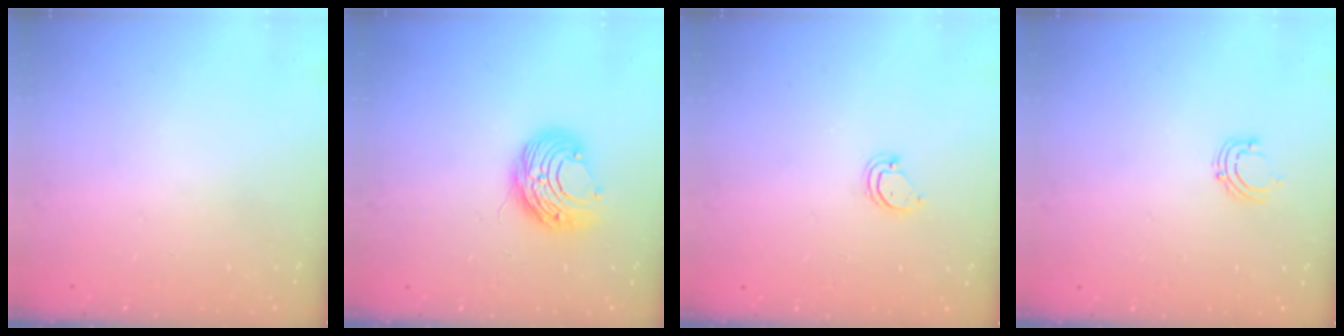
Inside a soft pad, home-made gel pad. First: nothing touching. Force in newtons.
{"total": 8.8, "press": 8.8, "slide": 0.3}
{"total": 3.6, "press": 3.6, "slide": 0.2}
{"total": 4.1, "press": 4.0, "slide": 0.4}